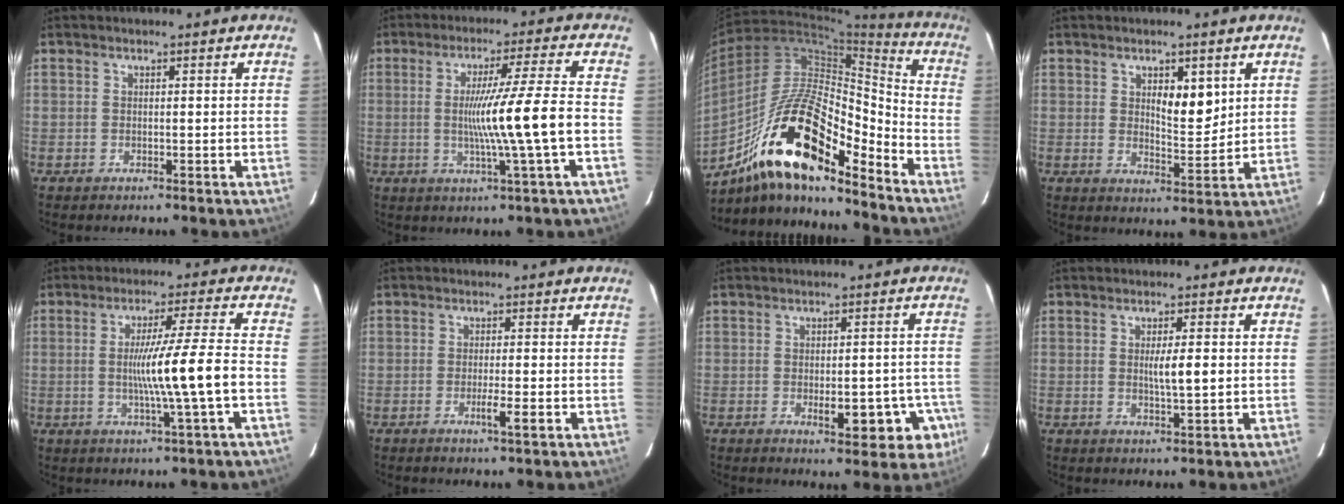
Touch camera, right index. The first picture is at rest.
{"total": 10.8, "force": [-1.5, -2.2, 10.4], "torque": [-0.181, -0.008, -0.019]}
{"total": 18.2, "force": [-11.8, 4.8, 13.0], "torque": [-0.223, 0.030, -0.202]}
{"total": 5.5, "force": [2.2, 2.1, 4.6], "torque": [-0.072, -0.006, 0.038]}
{"total": 9.8, "force": [-1.6, -1.9, 9.5], "torque": [-0.162, -0.007, -0.024]}
{"total": 2.9, "force": [-1.2, -0.1, 2.6], "torque": [-0.043, -0.005, -0.019]}
{"total": 8.9, "force": [-3.8, 3.9, 7.1], "torque": [-0.066, 0.014, -0.043]}
{"total": 3.6, "force": [0.1, 0.2, 3.6], "torque": [-0.063, -0.004, 0.002]}